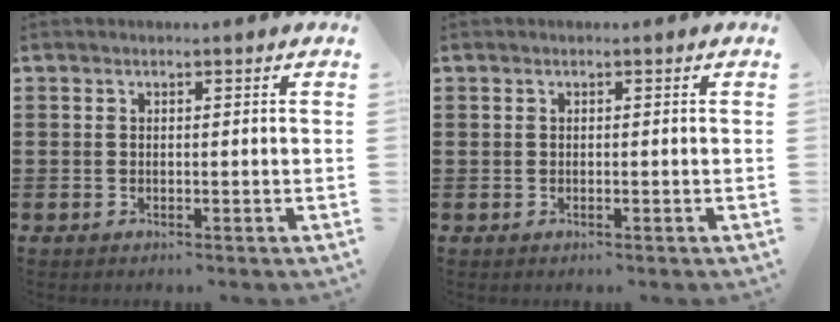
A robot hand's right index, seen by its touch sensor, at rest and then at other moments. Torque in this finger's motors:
{"motor_torque": [-0.11, 0.19, 0.02, 0.00]}